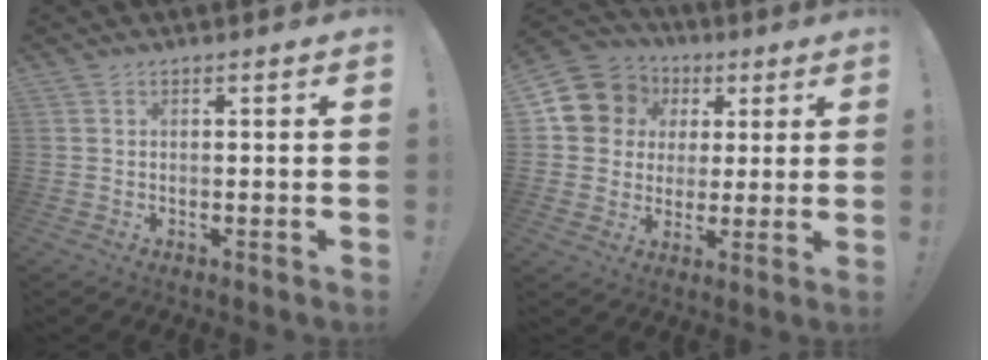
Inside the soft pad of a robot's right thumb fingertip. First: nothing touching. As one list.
[{"total": 12.2, "force": [3.8, 10.9, 4.0], "torque": [-0.064, -0.011, 0.088]}]